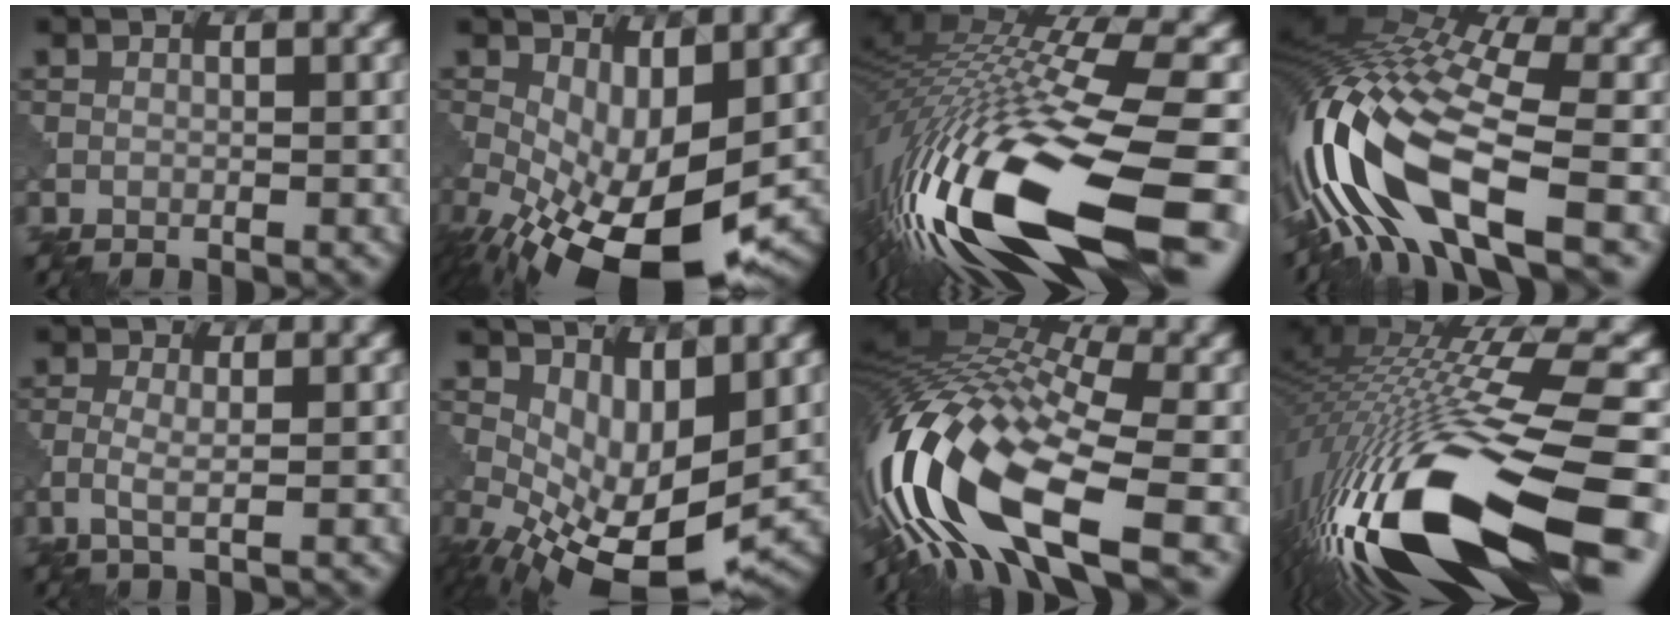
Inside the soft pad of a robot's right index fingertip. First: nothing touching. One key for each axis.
{"total": 11.1, "fx": -3.3, "fy": 4.9, "fz": 9.4, "tx": -0.178, "ty": -0.025, "tz": -0.041}
{"total": 18.6, "fx": -4.9, "fy": 6.1, "fz": 16.9, "tx": -0.340, "ty": -0.031, "tz": -0.069}
{"total": 15.5, "fx": -2.4, "fy": 6.1, "fz": 14.0, "tx": -0.291, "ty": 0.013, "tz": -0.040}
{"total": 1.7, "fx": -0.2, "fy": 0.3, "fz": 1.7, "tx": -0.039, "ty": 0.001, "tz": -0.008}
{"total": 8.3, "fx": -0.5, "fy": 4.1, "fz": 7.2, "tx": -0.135, "ty": -0.018, "tz": 0.002}
{"total": 15.8, "fx": -4.1, "fy": 6.8, "fz": 13.6, "tx": -0.285, "ty": 0.010, "tz": -0.080}
{"total": 18.3, "fx": -6.5, "fy": 6.5, "fz": 15.8, "tx": -0.318, "ty": -0.033, "tz": -0.092}